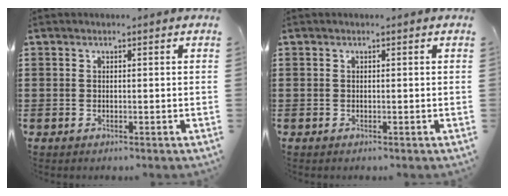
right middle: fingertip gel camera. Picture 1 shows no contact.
{"total": 0.0}